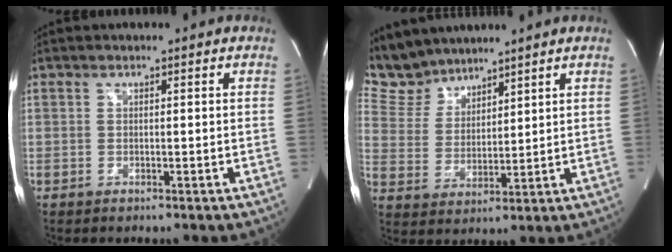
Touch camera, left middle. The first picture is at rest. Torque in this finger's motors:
{"motor_torque": [0.05, -0.04, 0.11, -0.03]}